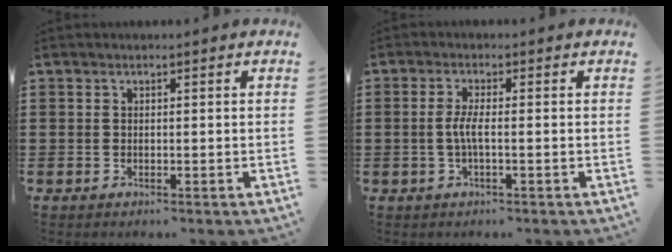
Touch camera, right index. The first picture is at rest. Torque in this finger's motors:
{"motor_torque": [0.96, 0.75, 0.42, 0.11]}